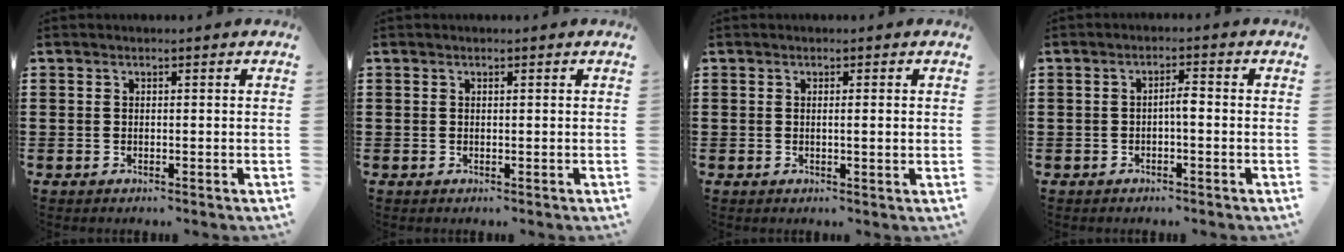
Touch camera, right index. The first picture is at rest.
{"total": 0.0}
{"total": 1.0, "force": [0.0, -0.2, 1.0], "torque": [-0.017, -0.005, 0.000]}
{"total": 2.3, "force": [-0.6, 0.5, 2.1], "torque": [-0.039, 0.004, -0.012]}